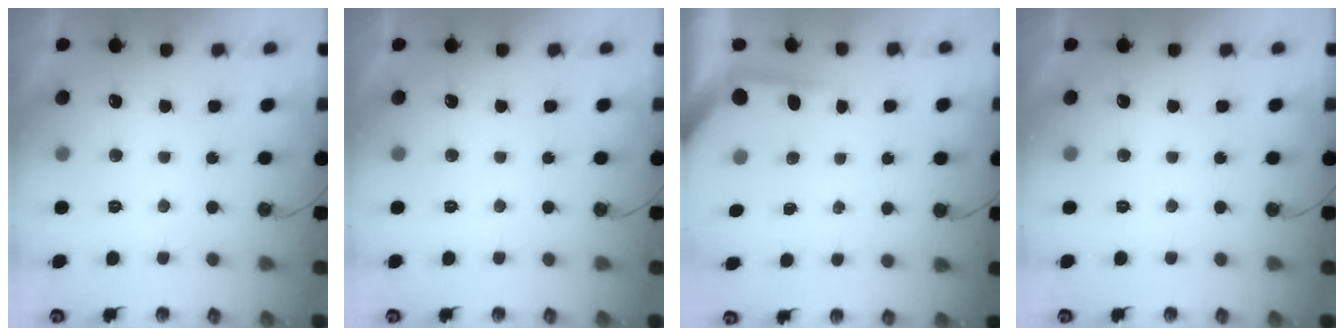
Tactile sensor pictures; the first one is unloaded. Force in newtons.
{"total": 0.0}
{"total": 3.8, "press": 3.7, "slide": 0.4}
{"total": 0.0}